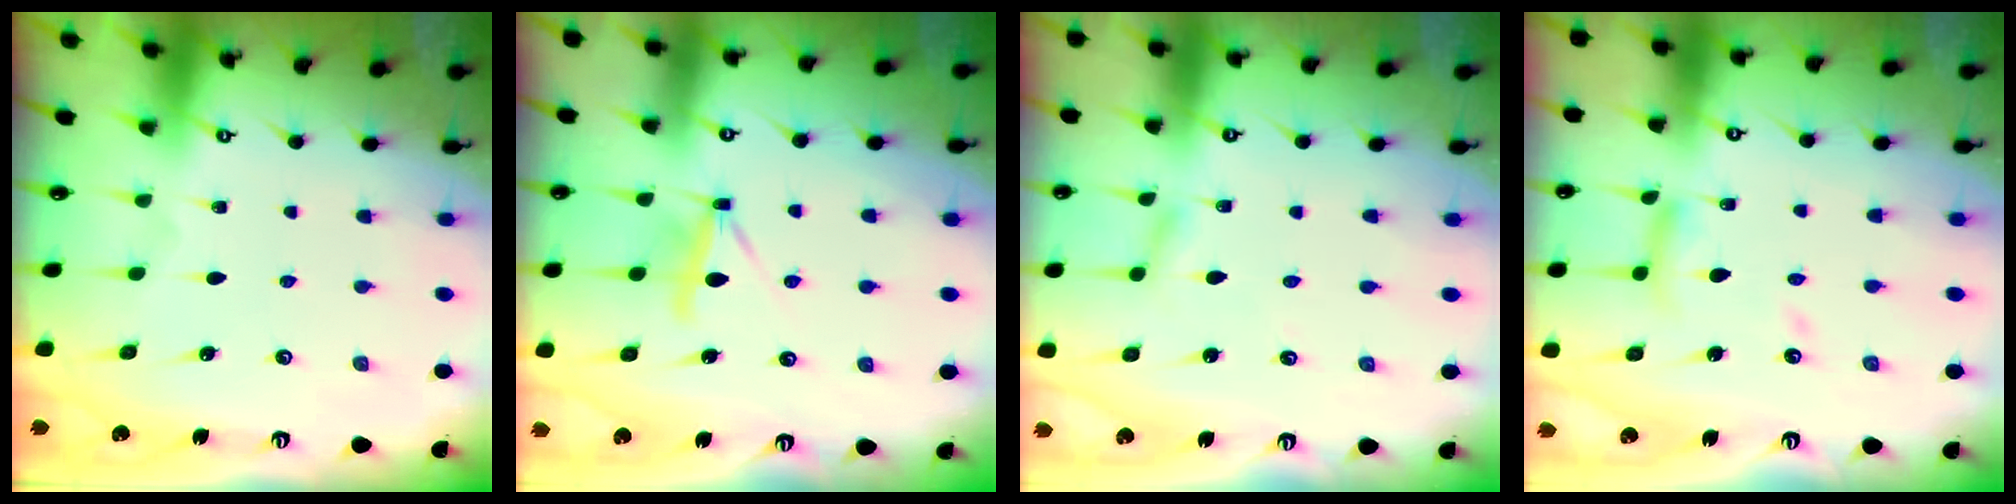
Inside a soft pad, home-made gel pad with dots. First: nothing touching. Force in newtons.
{"total": 7.4, "press": 7.3, "slide": 1.0}
{"total": 1.7, "press": 1.7, "slide": 0.2}
{"total": 8.7, "press": 8.7, "slide": 0.8}